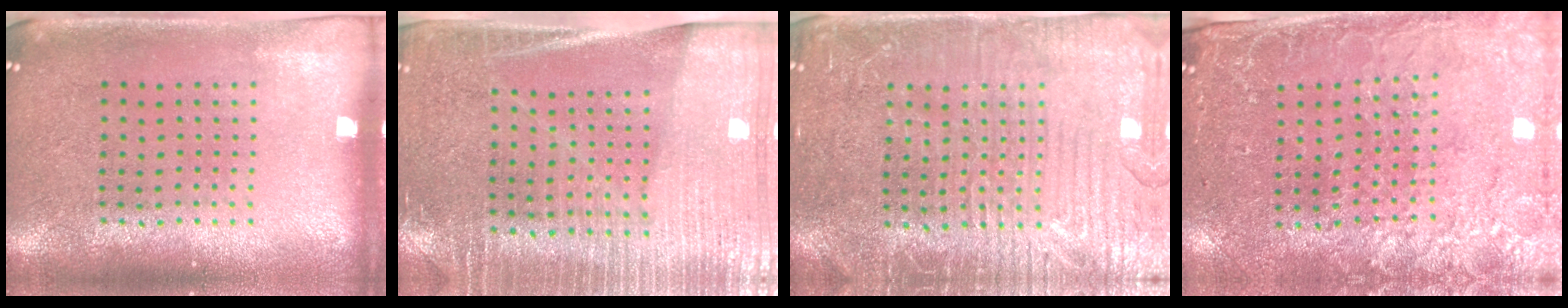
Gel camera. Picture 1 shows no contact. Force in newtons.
{"total": 3.1, "press": 2.9, "slide": 1.1}
{"total": 4.1, "press": 4.0, "slide": 1.1}
{"total": 3.0, "press": 2.8, "slide": 1.1}